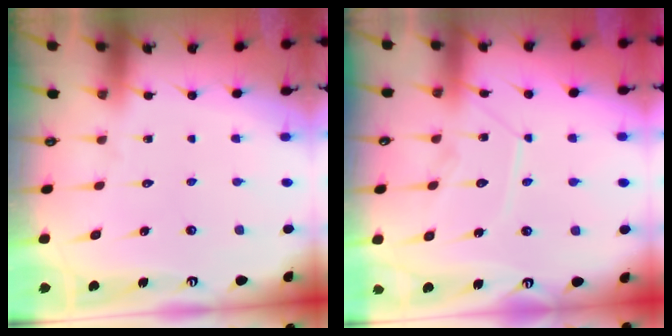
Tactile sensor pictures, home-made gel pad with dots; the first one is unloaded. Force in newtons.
{"total": 10.4, "press": 10.4, "slide": 0.8}